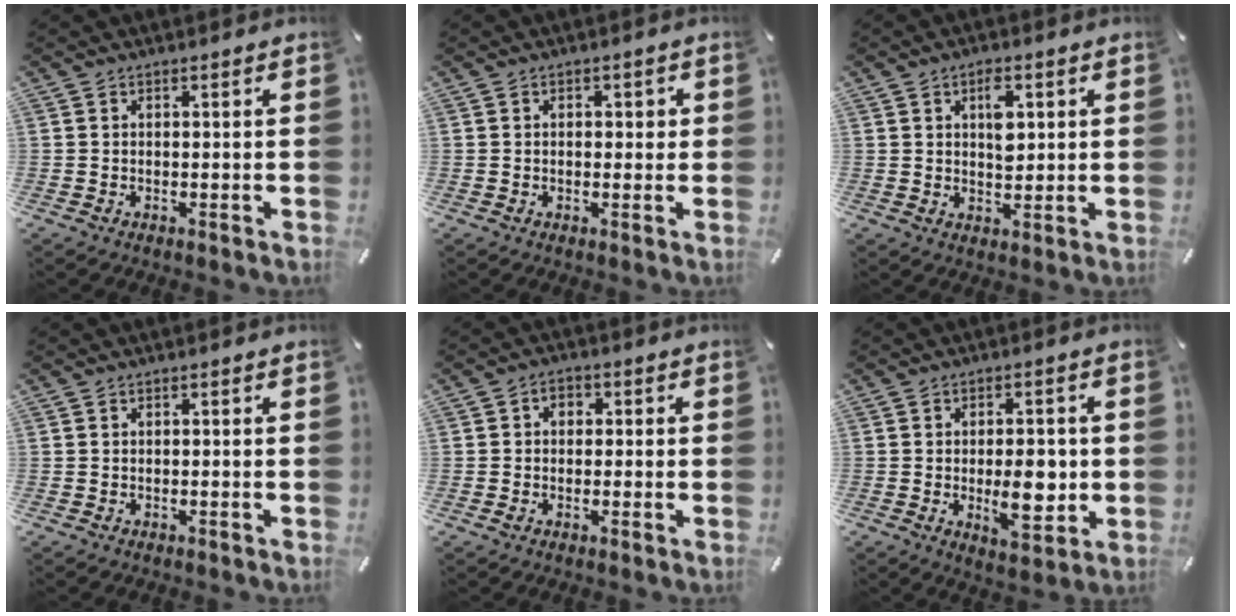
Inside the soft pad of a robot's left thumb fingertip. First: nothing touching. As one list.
[{"total": 1.5, "force": [0.1, 1.1, 1.0], "torque": [-0.012, 0.004, -0.004]}, {"total": 5.6, "force": [1.9, 3.3, 4.1], "torque": [-0.048, -0.008, 0.024]}, {"total": 0.0}, {"total": 3.0, "force": [-0.4, 2.4, 1.8], "torque": [-0.016, 0.004, -0.012]}, {"total": 10.0, "force": [-0.9, 5.2, 8.5], "torque": [-0.119, -0.015, -0.016]}]